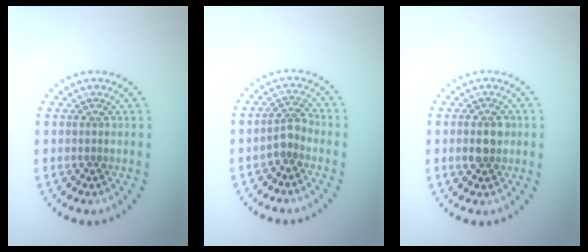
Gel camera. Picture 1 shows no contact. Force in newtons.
{"total": 1.8, "press": 1.4, "slide": 1.0}
{"total": 2.6, "press": 2.6, "slide": 0.1}